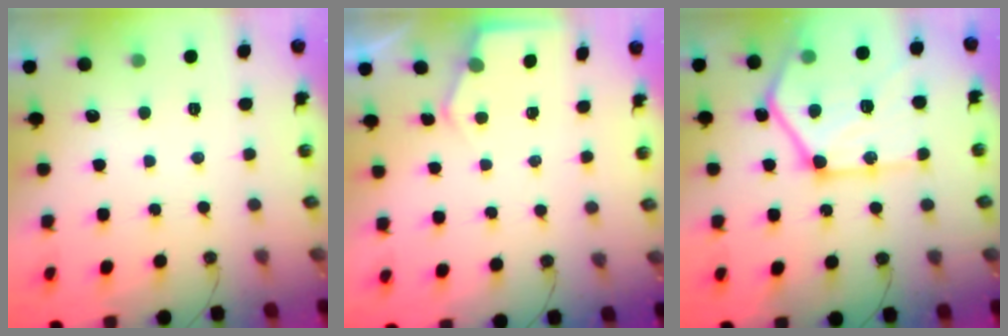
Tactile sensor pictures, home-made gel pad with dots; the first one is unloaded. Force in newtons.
{"total": 4.0, "press": 4.0, "slide": 0.4}
{"total": 26.3, "press": 26.2, "slide": 2.8}